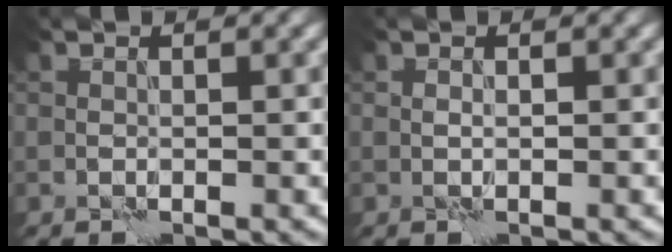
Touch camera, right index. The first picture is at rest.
{"total": 0.0}